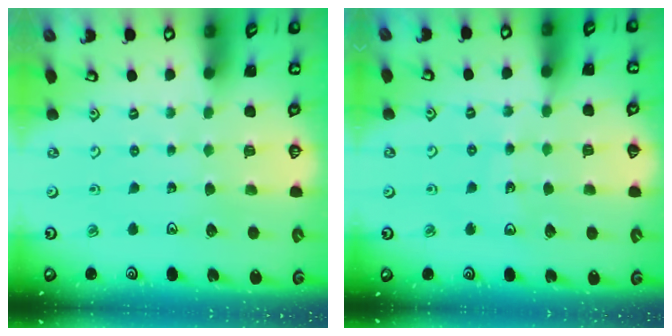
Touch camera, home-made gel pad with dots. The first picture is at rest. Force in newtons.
{"total": 7.8, "press": 7.5, "slide": 1.9}